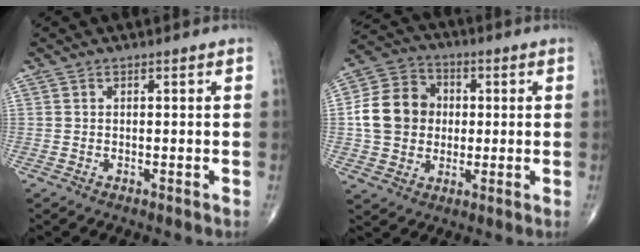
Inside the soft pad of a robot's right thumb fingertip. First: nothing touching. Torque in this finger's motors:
{"motor_torque": [0.69, 2.51, 0.93, -0.41, 0.09]}